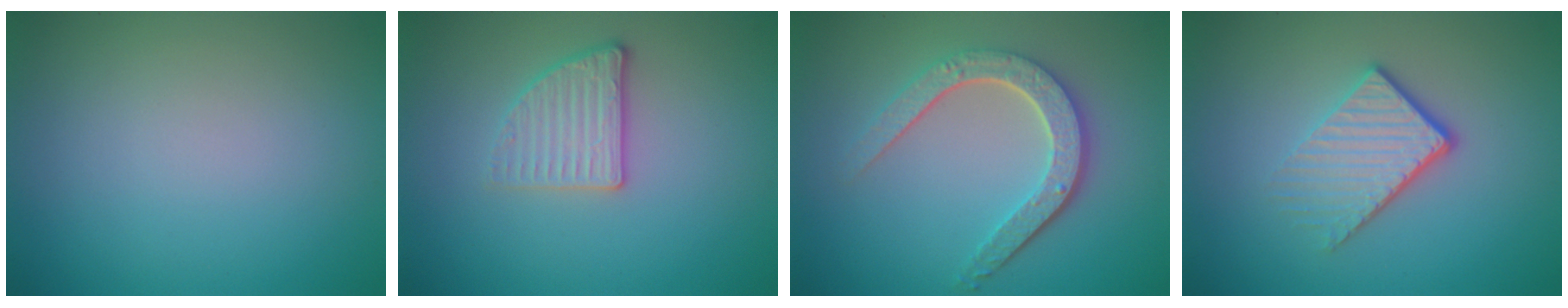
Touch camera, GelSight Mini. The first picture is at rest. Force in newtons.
{"total": 2.7, "press": 2.5, "slide": 1.0}
{"total": 4.7, "press": 3.7, "slide": 2.9}
{"total": 3.9, "press": 2.8, "slide": 2.8}